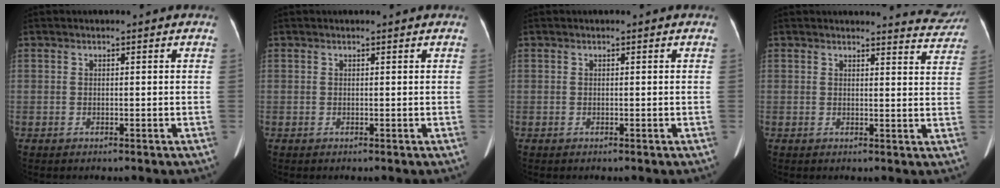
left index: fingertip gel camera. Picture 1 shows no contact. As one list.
[{"total": 0.5, "force": [0.5, 0.0, 0.2], "torque": [-0.004, 0.002, 0.008]}, {"total": 0.0}, {"total": 5.8, "force": [5.8, 0.4, -0.3], "torque": [0.008, -0.030, 0.045]}]